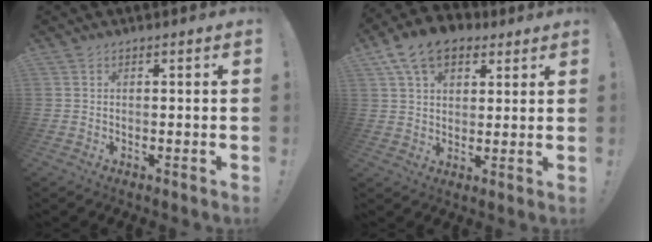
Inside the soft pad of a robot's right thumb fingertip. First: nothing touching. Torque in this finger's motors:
{"motor_torque": [-0.67, 1.31, 1.04, 0.11, 0.06]}